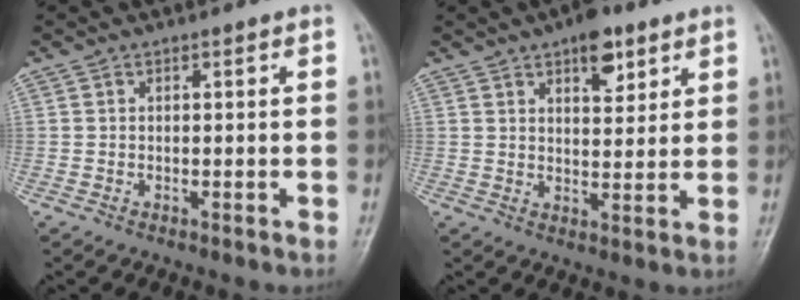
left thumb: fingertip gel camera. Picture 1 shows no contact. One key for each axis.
{"total": 7.4, "fx": 4.4, "fy": 3.5, "fz": 4.9, "tx": -0.044, "ty": -0.020, "tz": 0.060}